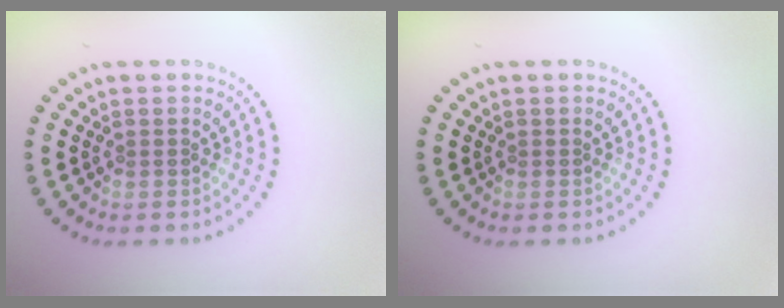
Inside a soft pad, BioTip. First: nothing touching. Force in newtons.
{"total": 0.0}